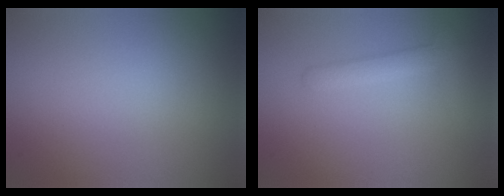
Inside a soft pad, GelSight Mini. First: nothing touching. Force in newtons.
{"total": 2.2, "press": 2.2, "slide": 0.2}